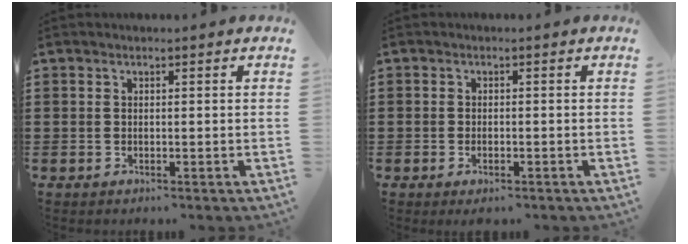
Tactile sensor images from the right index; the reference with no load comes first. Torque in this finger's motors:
{"motor_torque": [1.05, 0.93, 0.07, 0.00]}